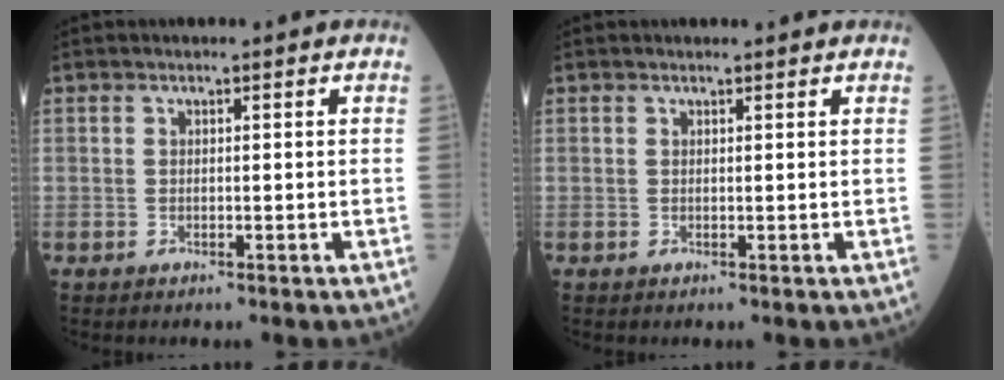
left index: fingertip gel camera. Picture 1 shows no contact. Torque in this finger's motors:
{"motor_torque": [-0.11, -1.24, -0.35, 0.00]}